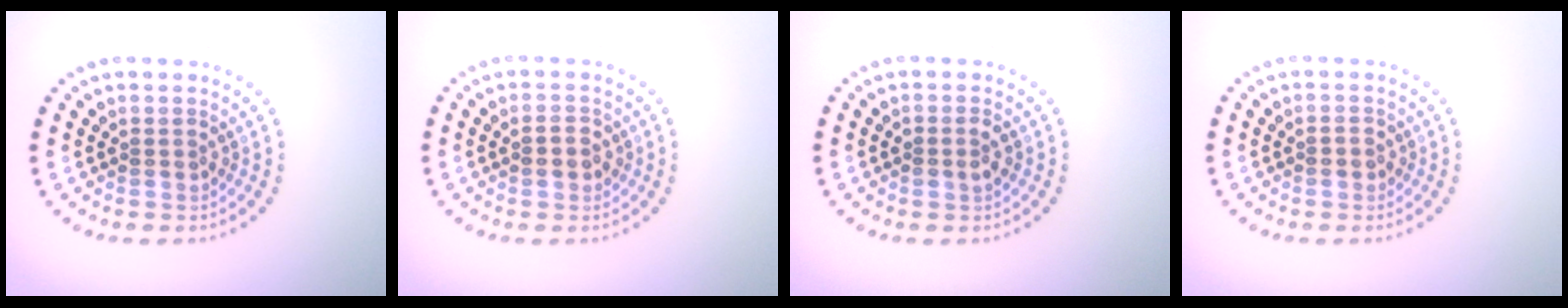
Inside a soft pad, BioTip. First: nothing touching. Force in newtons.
{"total": 1.6, "press": 1.6, "slide": 0.1}
{"total": 1.3, "press": 1.3, "slide": 0.1}
{"total": 0.7, "press": 0.6, "slide": 0.2}